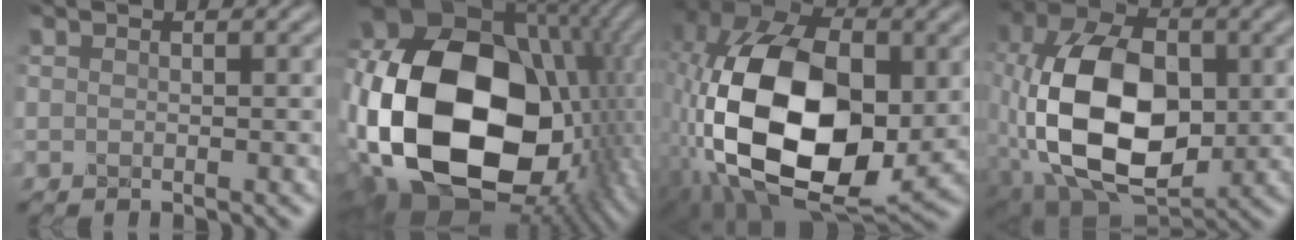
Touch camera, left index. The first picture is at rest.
{"total": 21.6, "force": [-1.8, 15.3, 15.1], "torque": [-0.343, -0.033, -0.012]}
{"total": 17.2, "force": [-2.9, 10.1, 13.6], "torque": [-0.274, 0.001, -0.067]}
{"total": 13.9, "force": [-1.8, 8.6, 10.7], "torque": [-0.214, -0.002, -0.043]}